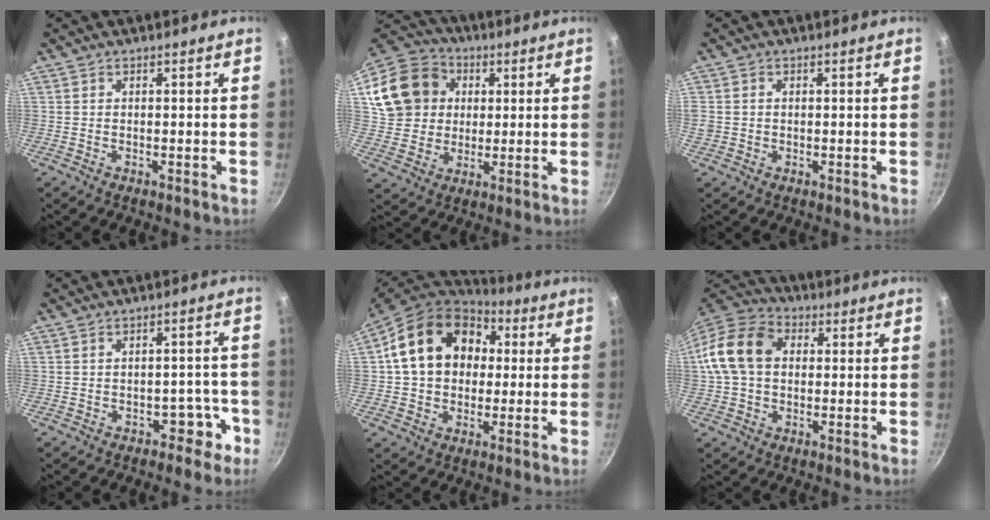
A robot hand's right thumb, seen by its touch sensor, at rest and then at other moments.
{"total": 17.9, "force": [4.6, 15.2, 8.1], "torque": [-0.154, 0.029, 0.089]}
{"total": 2.4, "force": [0.0, 2.2, 1.0], "torque": [-0.019, 0.004, 0.001]}
{"total": 4.4, "force": [-2.4, 3.1, 2.2], "torque": [0.005, 0.041, -0.015]}
{"total": 19.0, "force": [3.7, 14.8, 11.3], "torque": [-0.175, 0.032, 0.054]}
{"total": 14.4, "force": [1.8, 10.6, 9.6], "torque": [-0.167, 0.030, 0.015]}